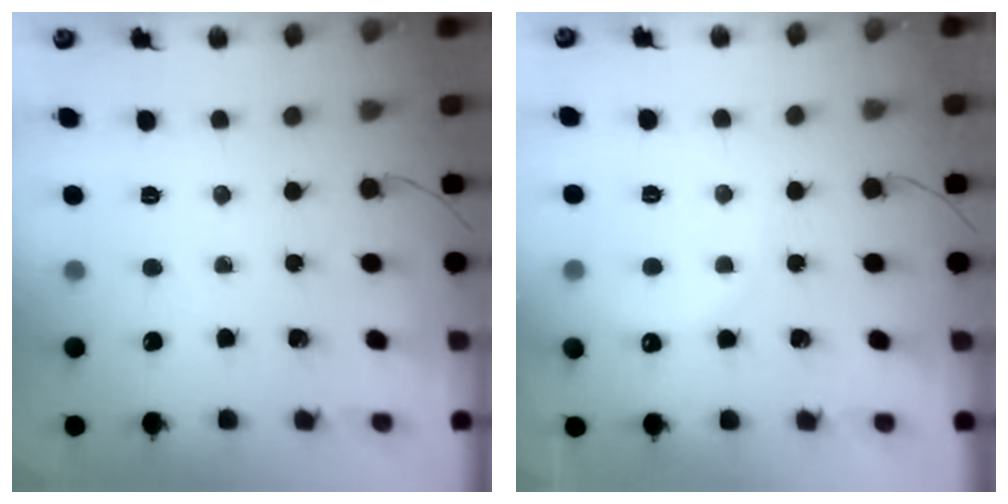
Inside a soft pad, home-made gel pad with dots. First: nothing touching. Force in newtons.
{"total": 5.9, "press": 5.8, "slide": 1.3}